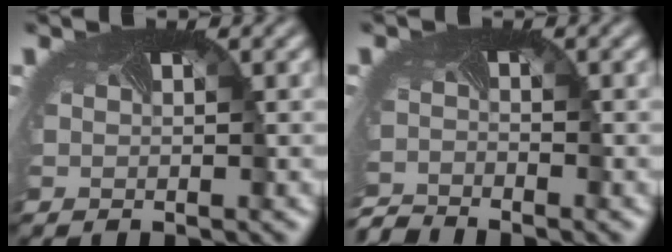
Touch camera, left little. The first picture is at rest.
{"total": 2.8, "force": [-2.8, -0.2, -0.5], "torque": [-0.003, -0.021, -0.060]}